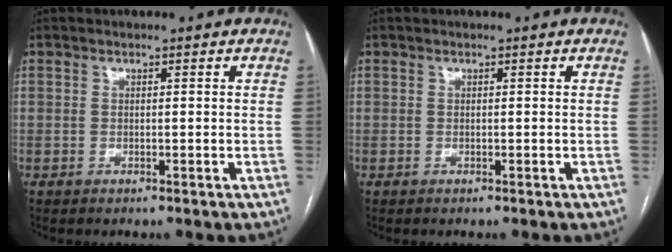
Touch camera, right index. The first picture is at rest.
{"total": 0.0}